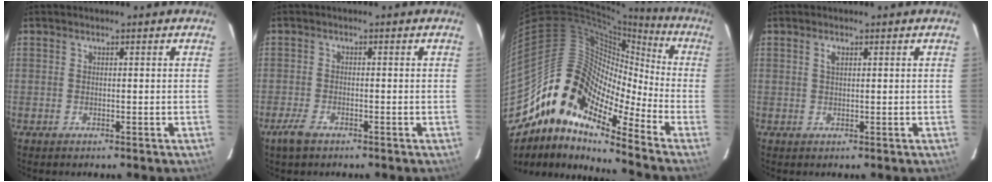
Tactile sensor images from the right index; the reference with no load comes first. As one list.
[{"total": 3.3, "force": [-2.3, 1.4, 1.8], "torque": [-0.053, -0.004, -0.046]}, {"total": 14.8, "force": [-10.4, 5.9, 8.7], "torque": [-0.133, 0.011, -0.218]}, {"total": 1.2, "force": [0.5, 0.5, 0.9], "torque": [-0.018, 0.002, 0.010]}]